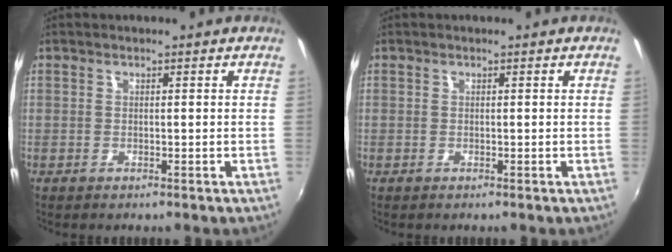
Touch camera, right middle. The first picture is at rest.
{"total": 0.0}